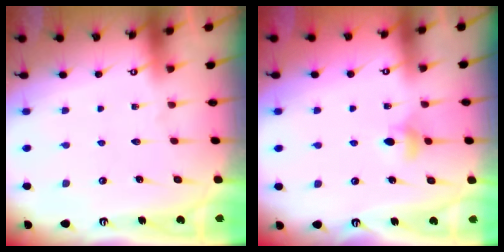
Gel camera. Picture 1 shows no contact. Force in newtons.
{"total": 4.3, "press": 4.3, "slide": 0.9}